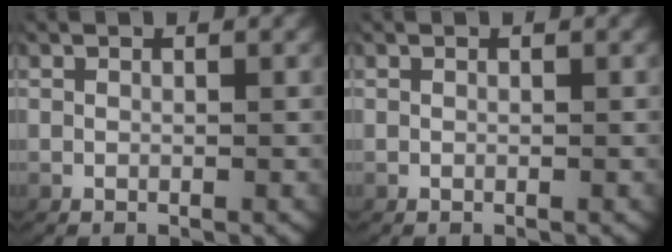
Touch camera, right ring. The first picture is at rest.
{"total": 0.0}